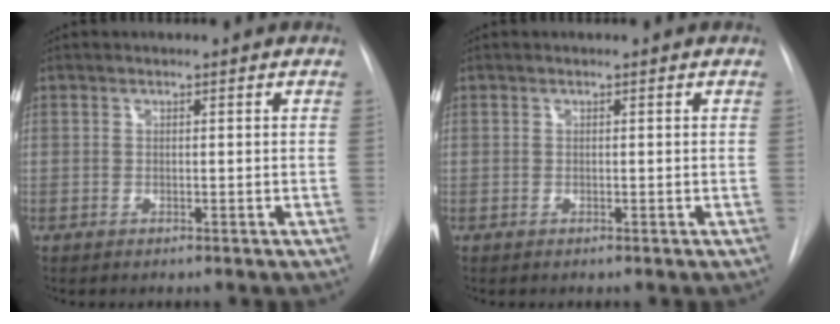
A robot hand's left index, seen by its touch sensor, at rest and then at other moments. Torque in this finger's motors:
{"motor_torque": [-0.31, 0.10, -0.03, -0.01]}